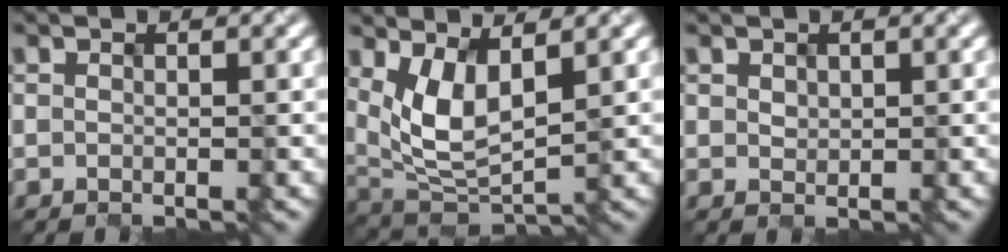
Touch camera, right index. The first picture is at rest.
{"total": 4.7, "force": [1.6, 2.1, 3.9], "torque": [-0.095, -0.015, 0.044]}
{"total": 0.5, "force": [0.3, 0.4, -0.1], "torque": [-0.002, -0.003, 0.018]}